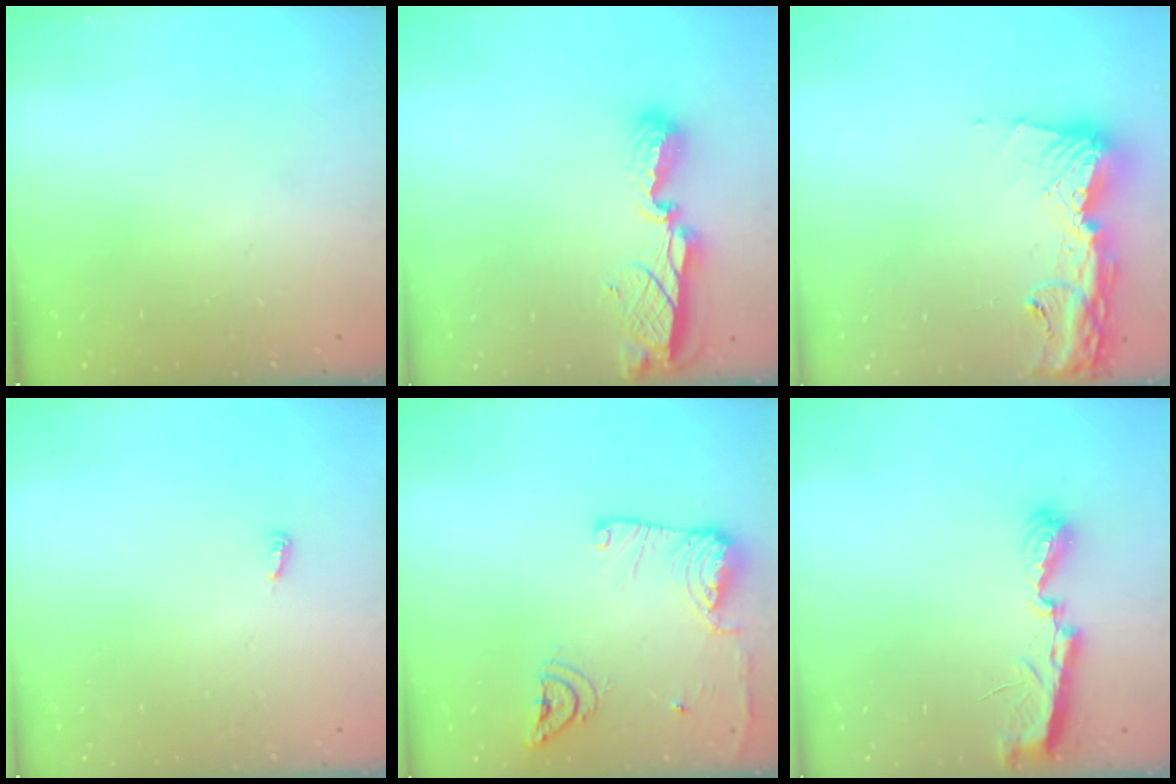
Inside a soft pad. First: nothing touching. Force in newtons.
{"total": 8.5, "press": 8.4, "slide": 1.2}
{"total": 15.5, "press": 15.4, "slide": 1.5}
{"total": 2.9, "press": 2.9, "slide": 0.3}
{"total": 13.5, "press": 13.4, "slide": 1.7}
{"total": 7.2, "press": 7.2, "slide": 0.1}